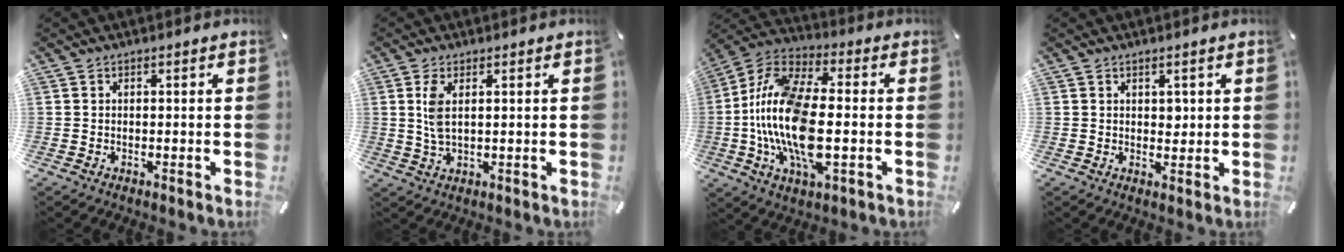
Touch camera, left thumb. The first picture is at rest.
{"total": 4.8, "force": [1.1, 1.8, 4.3], "torque": [-0.104, -0.001, 0.014]}
{"total": 19.5, "force": [-2.6, 9.1, 17.0], "torque": [-0.363, -0.006, -0.047]}
{"total": 1.7, "force": [0.8, 1.2, 0.7], "torque": [0.000, -0.003, 0.010]}